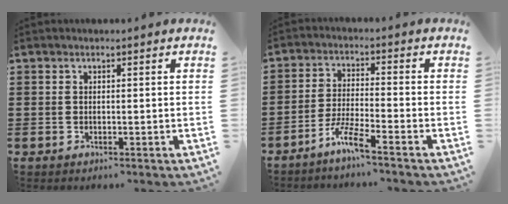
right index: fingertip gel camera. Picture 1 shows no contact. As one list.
[{"total": 5.1, "force": [-4.1, -0.2, 3.0], "torque": [-0.080, -0.013, -0.085]}]